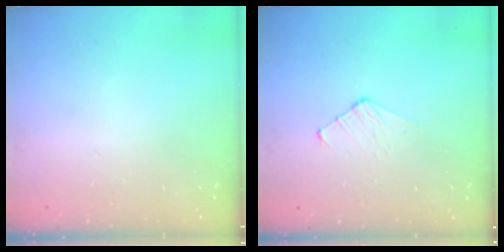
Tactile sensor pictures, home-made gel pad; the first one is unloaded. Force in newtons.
{"total": 3.5, "press": 3.4, "slide": 0.3}